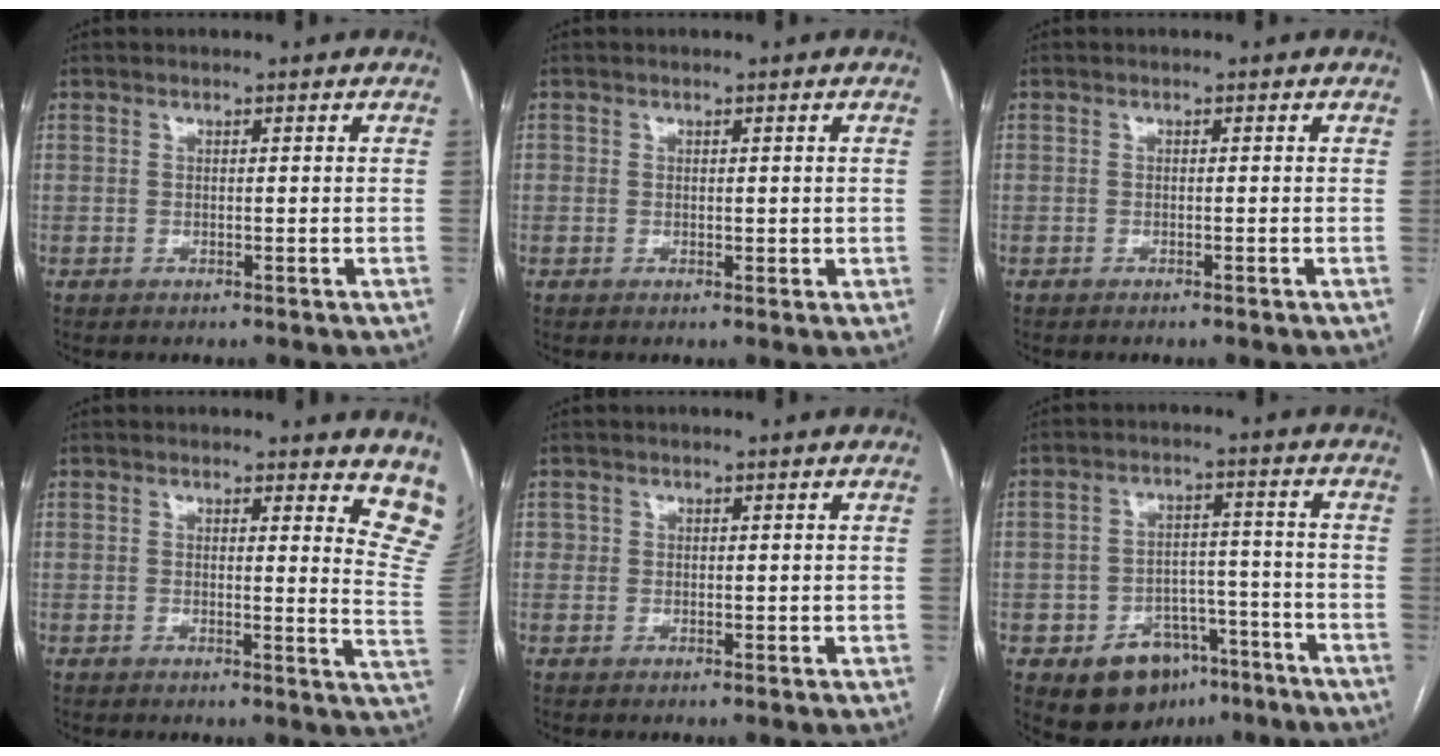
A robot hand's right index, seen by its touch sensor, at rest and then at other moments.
{"total": 1.7, "force": [0.2, 1.4, 0.9], "torque": [-0.009, 0.000, 0.004]}
{"total": 0.7, "force": [-0.6, -0.1, 0.4], "torque": [-0.006, 0.001, -0.010]}
{"total": 8.4, "force": [7.0, 1.5, 4.4], "torque": [-0.030, -0.052, 0.044]}
{"total": 1.7, "force": [0.5, 1.6, 0.4], "torque": [0.004, -0.001, 0.006]}
{"total": 9.6, "force": [-5.4, 6.6, 4.3], "torque": [-0.060, 0.024, -0.073]}